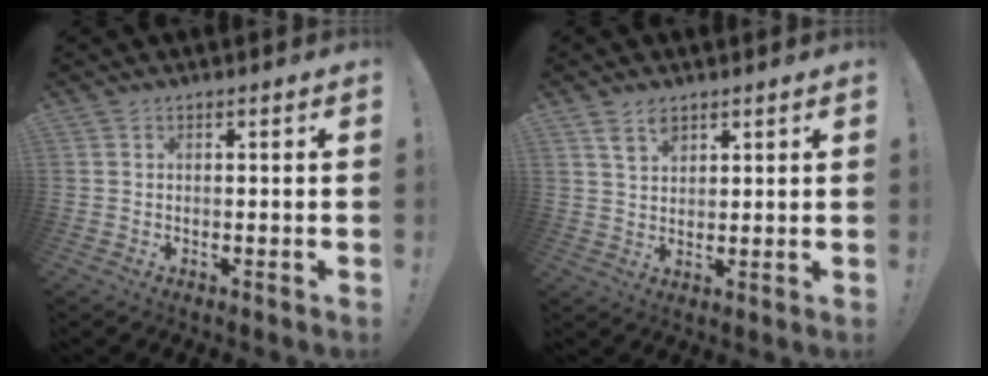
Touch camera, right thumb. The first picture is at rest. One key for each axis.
{"total": 4.8, "fx": 3.1, "fy": 2.7, "fz": 2.3, "tx": -0.036, "ty": -0.015, "tz": 0.057}